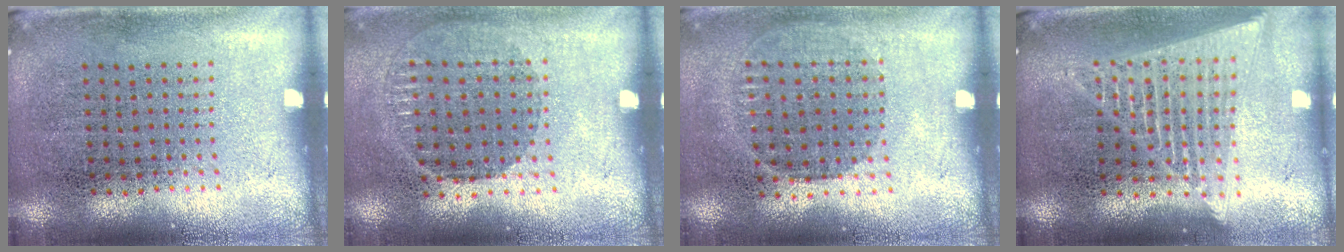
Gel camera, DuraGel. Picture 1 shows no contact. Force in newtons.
{"total": 0.9, "press": 0.8, "slide": 0.3}
{"total": 1.0, "press": 0.9, "slide": 0.4}
{"total": 1.8, "press": 1.6, "slide": 0.8}